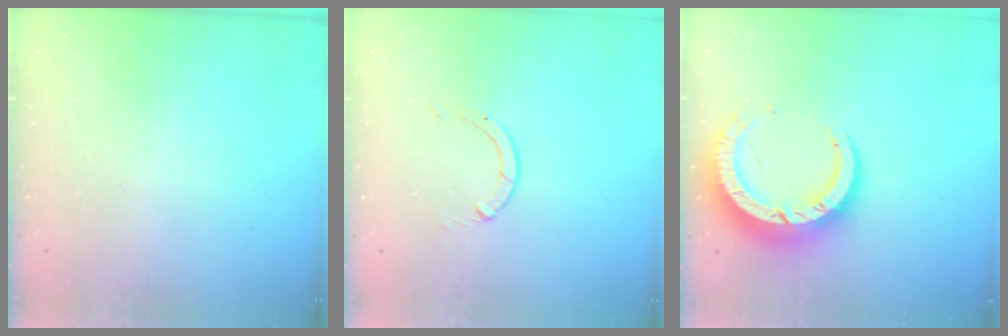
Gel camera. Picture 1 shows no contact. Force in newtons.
{"total": 0.0}
{"total": 14.1, "press": 14.1, "slide": 1.2}